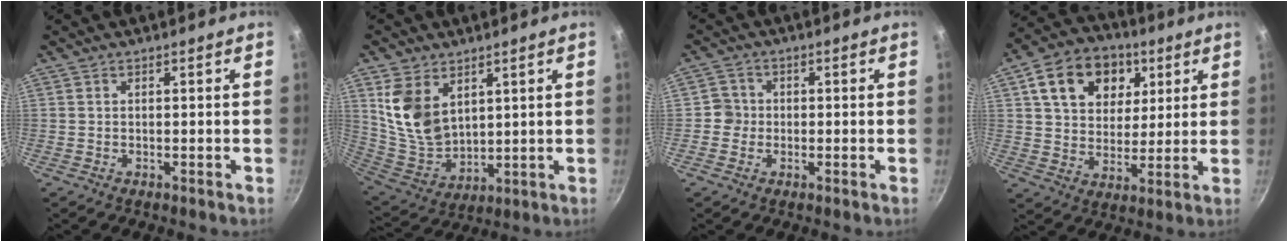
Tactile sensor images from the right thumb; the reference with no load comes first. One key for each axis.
{"total": 12.5, "fx": 5.2, "fy": 8.3, "fz": 7.9, "tx": -0.128, "ty": -0.040, "tz": 0.118}
{"total": 3.2, "fx": -0.4, "fy": 3.1, "fz": 0.5, "tx": 0.017, "ty": 0.008, "tz": -0.015}
{"total": 16.7, "fx": 6.5, "fy": 12.5, "fz": 9.0, "tx": -0.124, "ty": -0.003, "tz": 0.102}